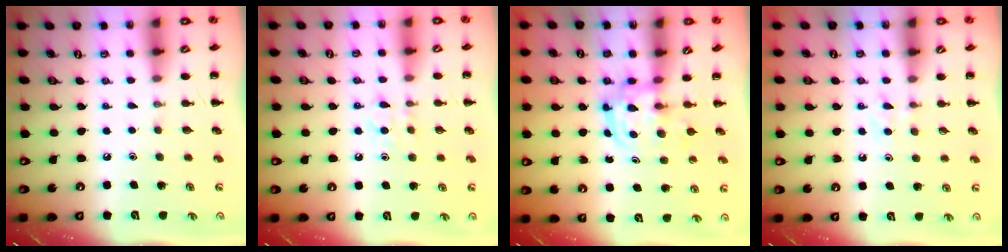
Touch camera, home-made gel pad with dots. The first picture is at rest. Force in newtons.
{"total": 5.5, "press": 5.3, "slide": 1.5}
{"total": 2.9, "press": 2.9, "slide": 0.3}
{"total": 3.8, "press": 3.6, "slide": 1.2}